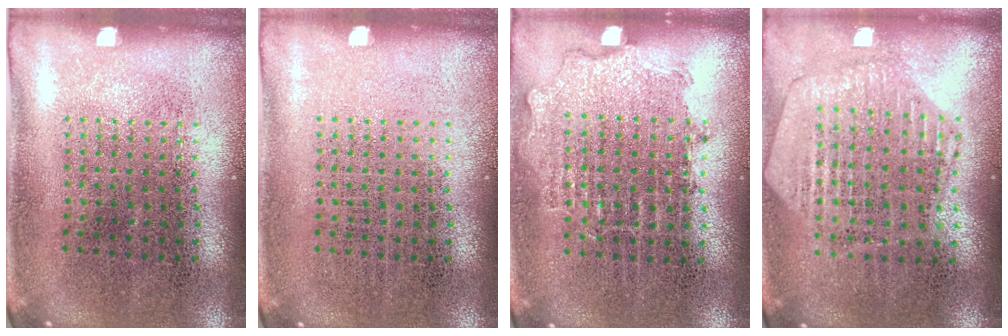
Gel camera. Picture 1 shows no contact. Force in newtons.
{"total": 0.0}
{"total": 0.9, "press": 0.9, "slide": 0.3}
{"total": 1.2, "press": 1.2, "slide": 0.1}